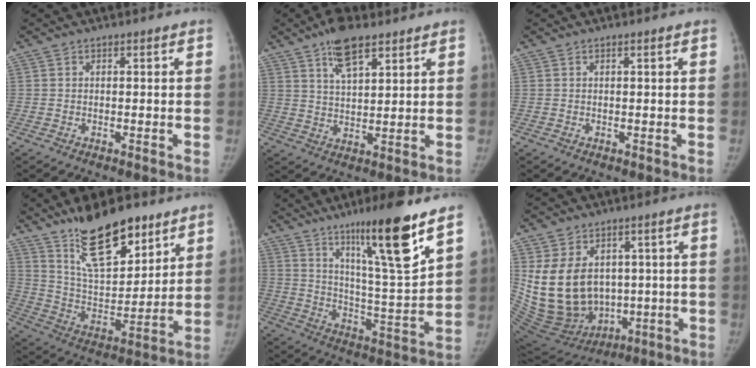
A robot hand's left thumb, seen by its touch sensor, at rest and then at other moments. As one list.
[{"total": 8.6, "force": [5.5, 3.3, 5.7], "torque": [-0.081, -0.024, 0.096]}, {"total": 0.0}, {"total": 18.4, "force": [12.8, 7.2, 11.2], "torque": [-0.137, -0.080, 0.229]}, {"total": 18.8, "force": [11.6, 1.5, 14.7], "torque": [-0.214, -0.072, 0.192]}, {"total": 18.9, "force": [1.6, 14.3, 12.2], "torque": [-0.209, -0.010, 0.073]}]